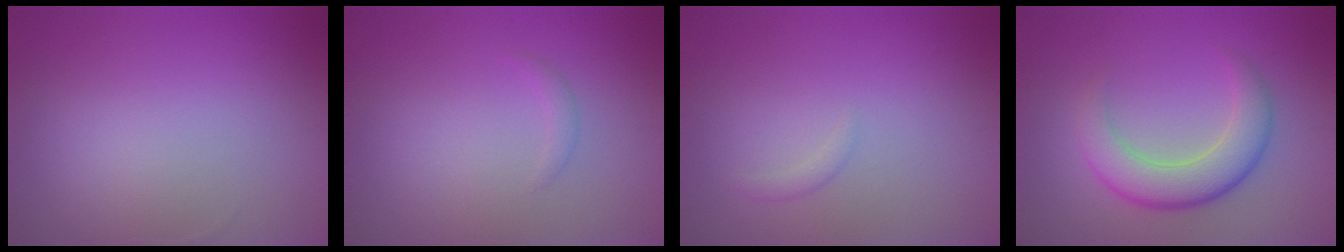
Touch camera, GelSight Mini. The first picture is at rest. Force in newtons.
{"total": 0.7, "press": 0.7, "slide": 0.1}
{"total": 0.7, "press": 0.7, "slide": 0.1}
{"total": 5.1, "press": 5.1, "slide": 0.2}